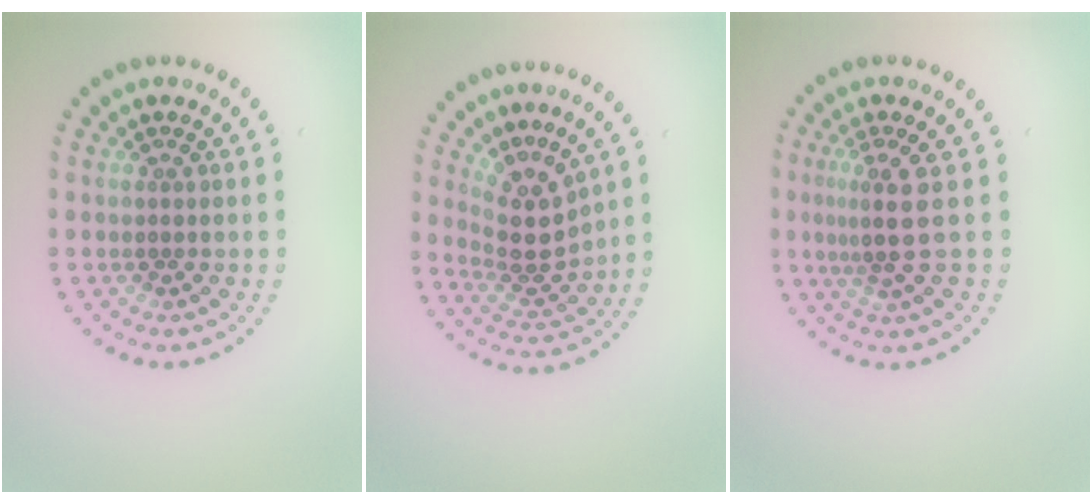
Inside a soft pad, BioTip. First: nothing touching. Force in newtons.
{"total": 3.5, "press": 2.7, "slide": 2.2}
{"total": 2.9, "press": 2.1, "slide": 2.0}